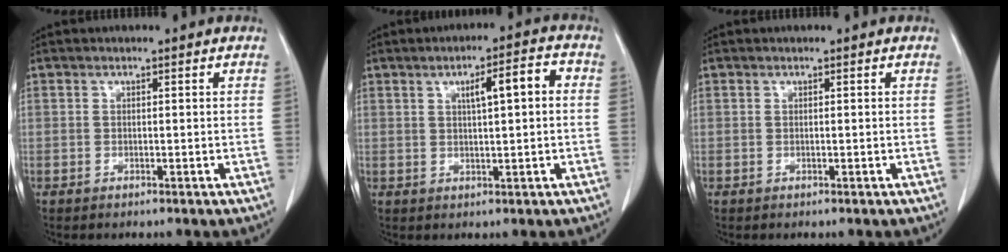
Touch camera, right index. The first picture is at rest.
{"total": 6.6, "force": [1.4, 1.5, 6.2], "torque": [-0.098, 0.018, 0.025]}
{"total": 0.0}